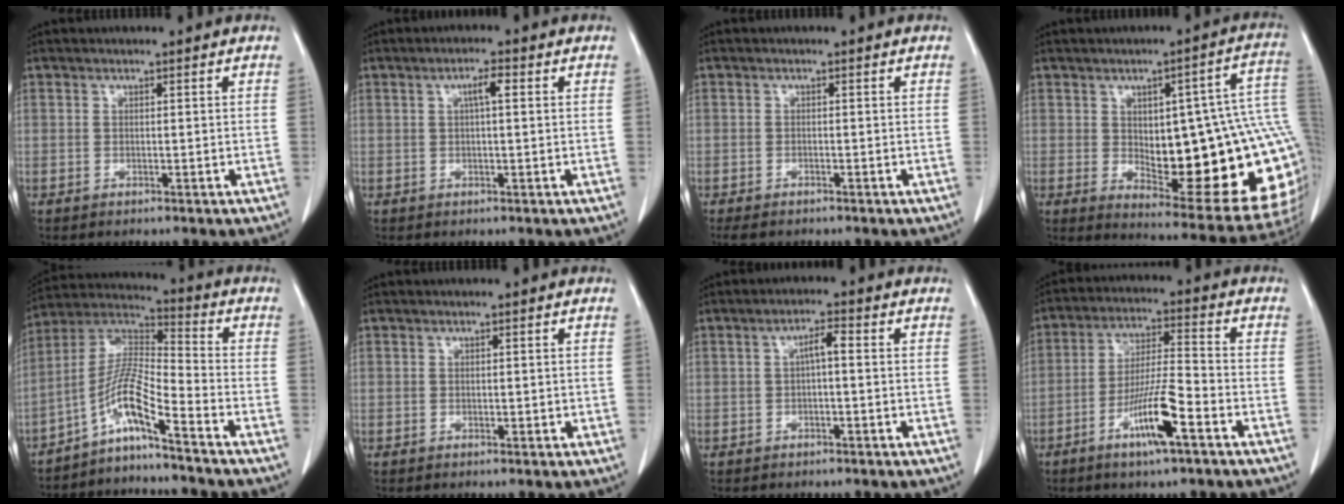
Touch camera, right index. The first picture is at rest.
{"total": 2.6, "force": [0.6, 0.3, 2.5], "torque": [-0.044, 0.006, 0.010]}
{"total": 2.7, "force": [-2.2, 0.9, 1.2], "torque": [-0.019, -0.006, -0.030]}
{"total": 24.9, "force": [-0.1, 7.0, 23.9], "torque": [-0.240, 0.021, 0.020]}
{"total": 8.7, "force": [-5.8, 0.0, 6.5], "torque": [-0.137, 0.016, -0.115]}
{"total": 0.7, "force": [0.0, 0.4, 0.5], "torque": [-0.008, 0.001, 0.002]}
{"total": 2.7, "force": [0.1, 0.5, 2.6], "torque": [-0.045, 0.008, 0.002]}
{"total": 10.2, "force": [-5.0, 0.8, 8.8], "torque": [-0.167, -0.007, -0.091]}